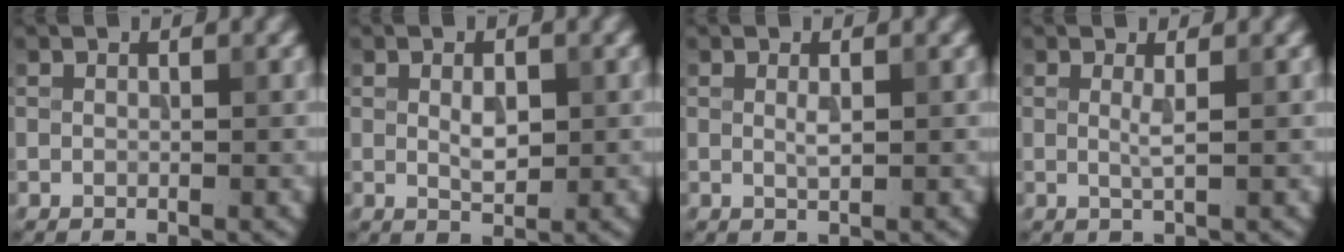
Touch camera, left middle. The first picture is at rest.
{"total": 2.1, "force": [0.3, 1.0, 1.8], "torque": [-0.035, -0.001, 0.008]}
{"total": 1.0, "force": [0.2, 0.2, 0.9], "torque": [-0.017, 0.001, 0.003]}
{"total": 1.2, "force": [0.2, 0.2, 1.1], "torque": [-0.022, -0.003, 0.001]}